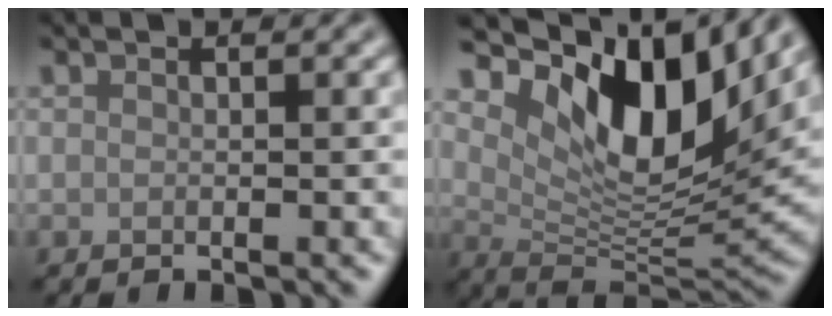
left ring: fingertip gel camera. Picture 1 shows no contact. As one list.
[{"total": 11.4, "force": [5.8, 5.3, 8.3], "torque": [-0.134, -0.009, 0.108]}]